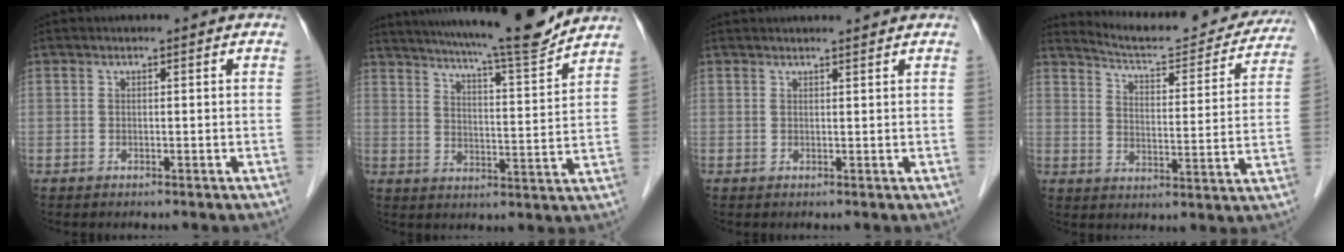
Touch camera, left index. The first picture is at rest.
{"total": 16.1, "force": [14.6, -0.2, 6.9], "torque": [-0.113, -0.021, 0.205]}
{"total": 2.9, "force": [2.9, -0.1, 0.7], "torque": [-0.010, 0.014, 0.037]}
{"total": 18.0, "force": [17.0, 3.2, 4.9], "torque": [-0.062, -0.025, 0.214]}